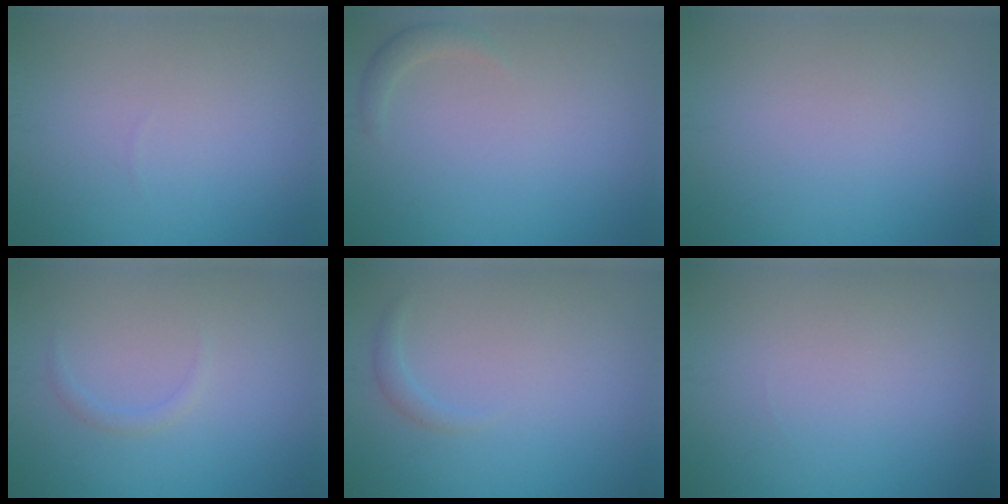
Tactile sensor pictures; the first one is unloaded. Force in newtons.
{"total": 1.2, "press": 1.2, "slide": 0.2}
{"total": 0.0}
{"total": 0.9, "press": 0.9, "slide": 0.1}
{"total": 1.0, "press": 1.0, "slide": 0.1}
{"total": 0.0}